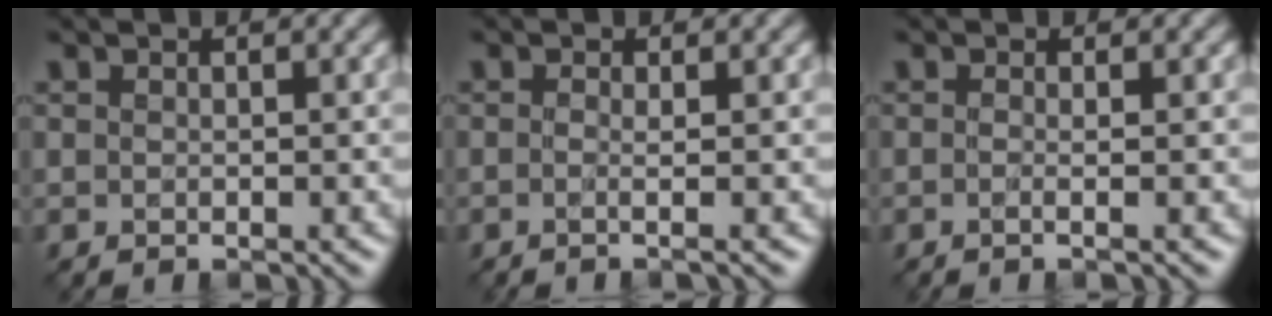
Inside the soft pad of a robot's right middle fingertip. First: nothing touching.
{"total": 1.8, "force": [-0.2, 0.7, 1.7], "torque": [-0.016, -0.011, -0.019]}
{"total": 2.0, "force": [0.0, 0.9, 1.8], "torque": [-0.016, -0.010, -0.021]}